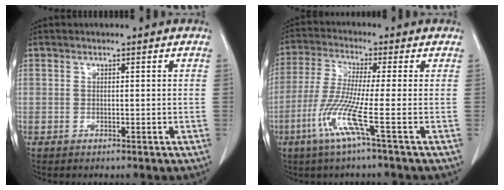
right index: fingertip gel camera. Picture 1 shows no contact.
{"total": 8.4, "force": [-3.5, -1.2, 7.5], "torque": [-0.158, -0.021, -0.081]}